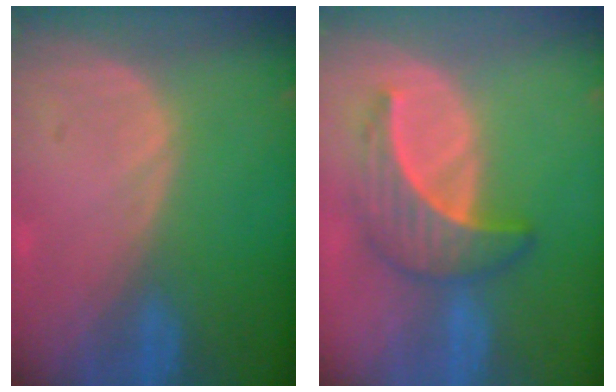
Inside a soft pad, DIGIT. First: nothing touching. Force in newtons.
{"total": 6.9, "press": 6.4, "slide": 2.8}